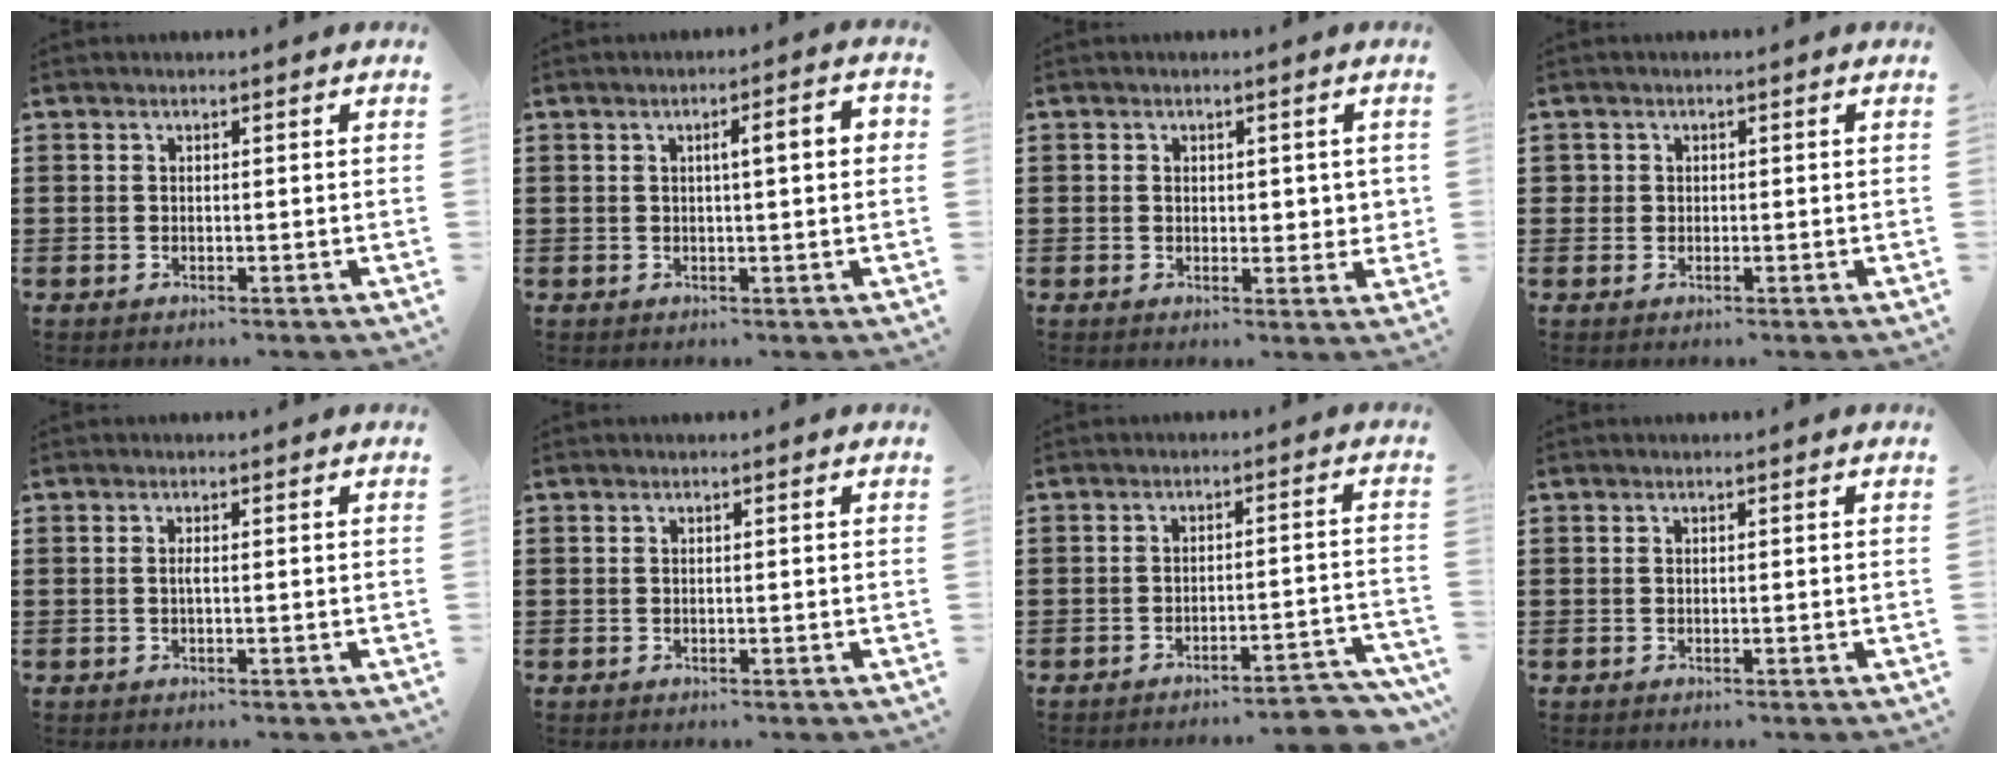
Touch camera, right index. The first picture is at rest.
{"total": 4.0, "force": [0.5, 0.6, 3.9], "torque": [-0.063, 0.001, 0.003]}
{"total": 2.3, "force": [0.5, 1.9, 1.2], "torque": [-0.021, 0.009, 0.006]}
{"total": 0.9, "force": [0.2, 0.9, 0.1], "torque": [-0.004, 0.006, 0.003]}
{"total": 0.8, "force": [-0.1, 0.0, 0.8], "torque": [-0.018, -0.003, -0.003]}
{"total": 0.0}
{"total": 3.7, "force": [-3.5, 0.0, 1.3], "torque": [-0.024, -0.006, -0.071]}
{"total": 0.0}